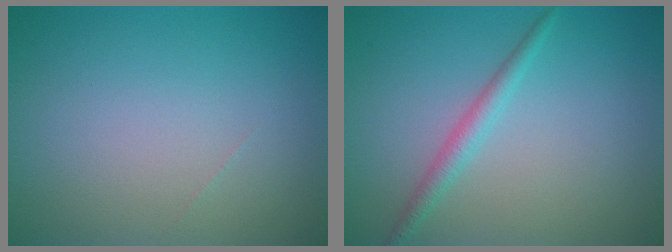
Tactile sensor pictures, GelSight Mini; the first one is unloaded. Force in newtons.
{"total": 1.8, "press": 1.8, "slide": 0.1}